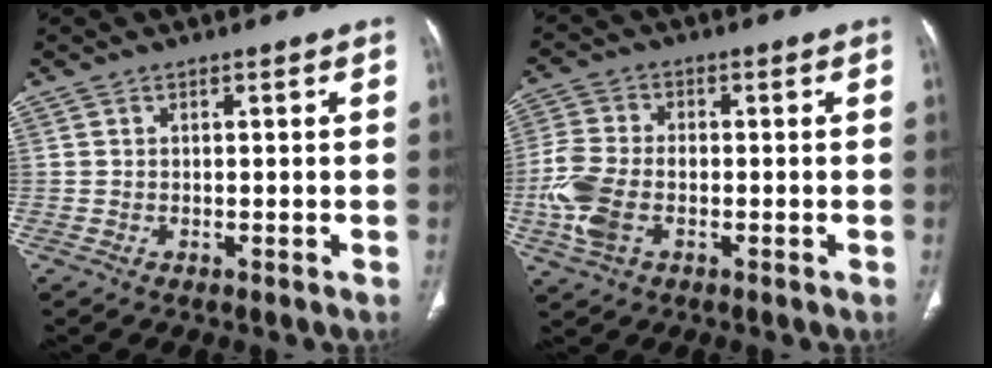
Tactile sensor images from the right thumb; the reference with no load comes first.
{"total": 9.3, "force": [-2.4, 5.8, 6.9], "torque": [-0.168, 0.009, -0.049]}